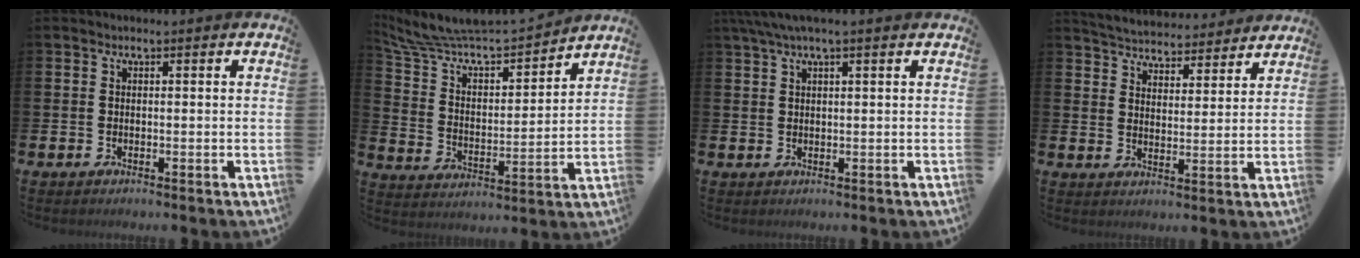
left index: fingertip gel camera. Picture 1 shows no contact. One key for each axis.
{"total": 9.2, "fx": 8.8, "fy": 1.8, "fz": 1.8, "tx": -0.081, "ty": -0.069, "tz": 0.152}
{"total": 3.1, "fx": 2.2, "fy": 0.2, "fz": 2.1, "tx": -0.051, "ty": 0.004, "tz": 0.041}
{"total": 5.1, "fx": 5.0, "fy": 0.7, "fz": -0.1, "tx": -0.023, "ty": -0.036, "tz": 0.087}